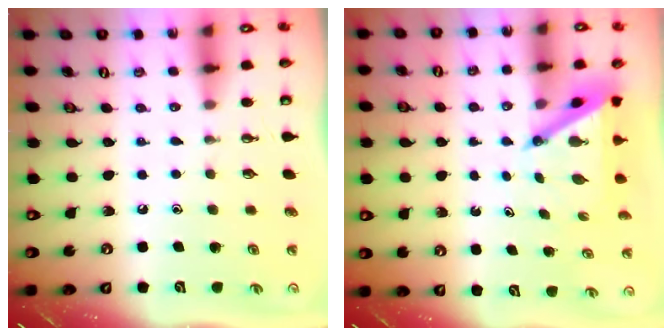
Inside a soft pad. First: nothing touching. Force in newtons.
{"total": 4.4, "press": 4.3, "slide": 0.4}